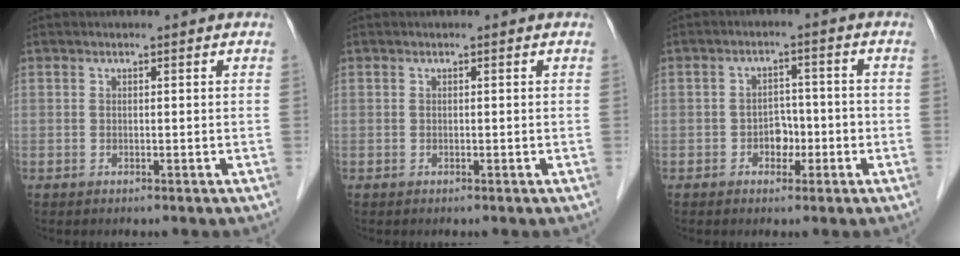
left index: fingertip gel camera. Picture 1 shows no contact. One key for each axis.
{"total": 0.0}
{"total": 3.6, "fx": -1.6, "fy": 2.4, "fz": 2.2, "tx": -0.030, "ty": 0.011, "tz": -0.026}